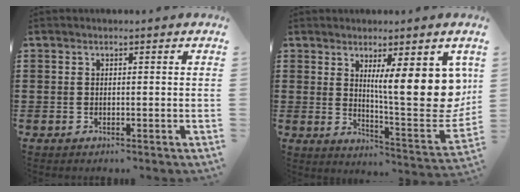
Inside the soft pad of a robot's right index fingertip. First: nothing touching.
{"total": 12.6, "force": [4.6, 3.0, 11.3], "torque": [-0.148, -0.038, 0.074]}